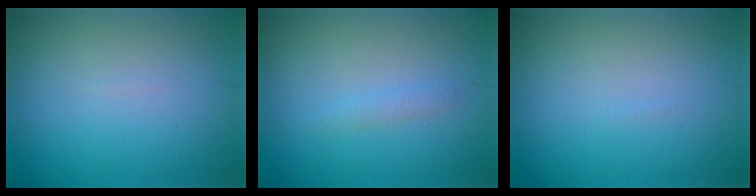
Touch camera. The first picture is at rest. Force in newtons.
{"total": 1.0, "press": 0.9, "slide": 0.1}
{"total": 0.0}